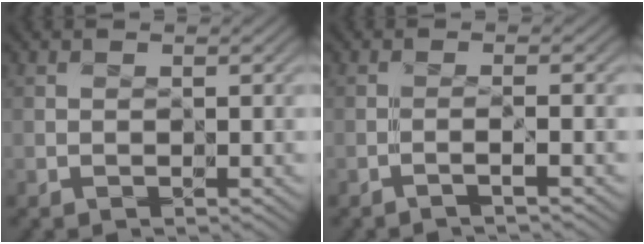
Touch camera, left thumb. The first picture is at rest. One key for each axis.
{"total": 1.4, "fx": -0.9, "fy": -0.5, "fz": 0.9, "tx": -0.014, "ty": 0.007, "tz": -0.029}